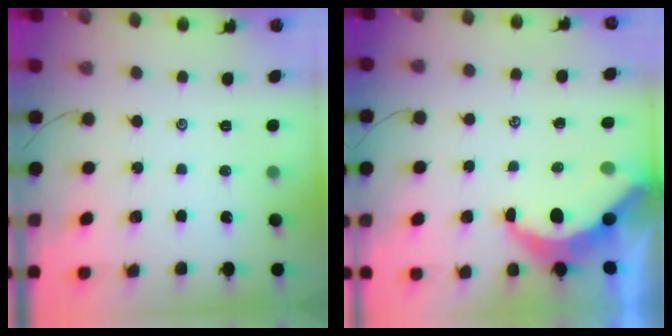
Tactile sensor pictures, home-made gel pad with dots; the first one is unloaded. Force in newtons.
{"total": 6.6, "press": 6.5, "slide": 0.8}